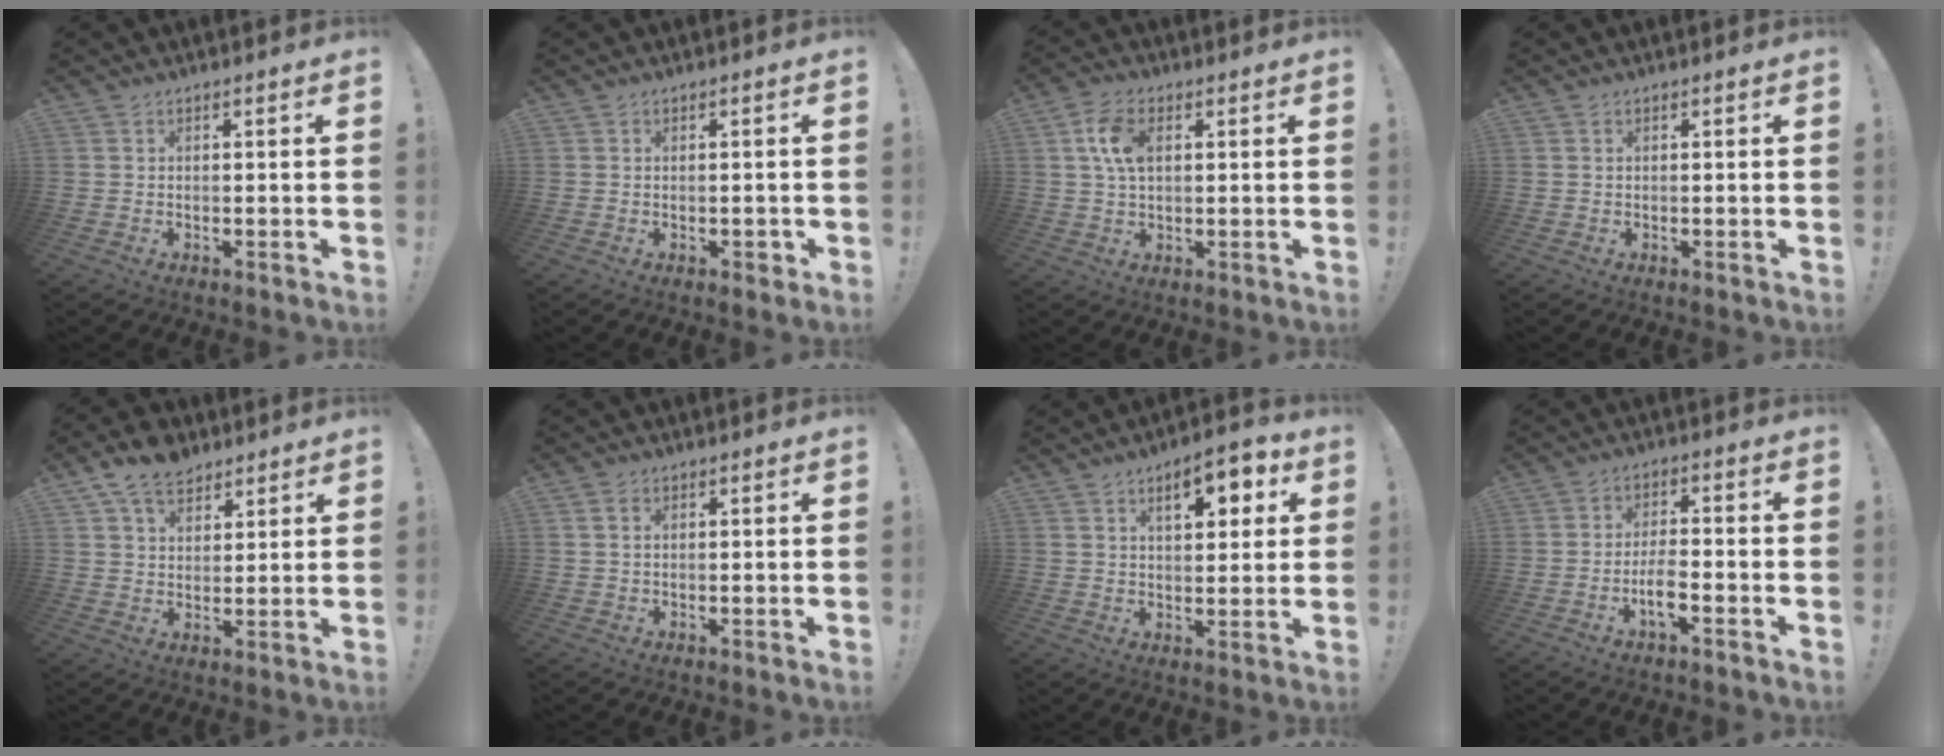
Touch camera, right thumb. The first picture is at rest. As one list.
[{"total": 1.6, "force": [-0.4, 1.2, 0.9], "torque": [-0.013, 0.005, -0.007]}, {"total": 8.8, "force": [2.2, 5.4, 6.6], "torque": [-0.125, 0.005, 0.040]}, {"total": 0.0}, {"total": 9.9, "force": [6.7, 6.0, 4.1], "torque": [-0.067, -0.032, 0.130]}, {"total": 2.0, "force": [0.8, 1.3, 1.2], "torque": [-0.020, 0.003, 0.014]}, {"total": 9.8, "force": [4.3, 4.4, 7.7], "torque": [-0.102, -0.010, 0.067]}, {"total": 6.8, "force": [-3.0, 2.1, 5.7], "torque": [-0.116, 0.008, -0.052]}]